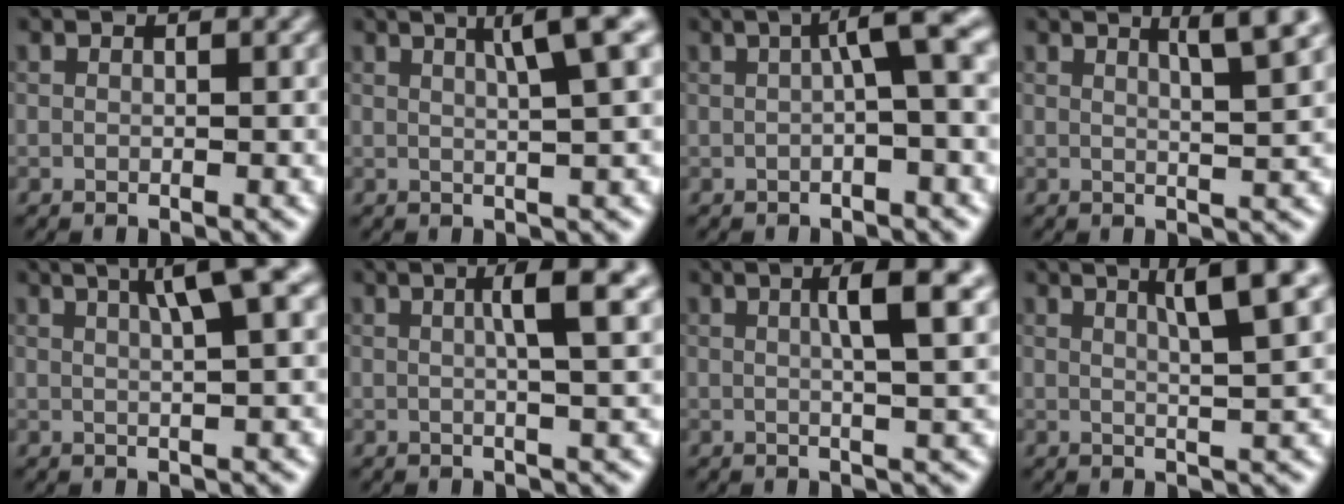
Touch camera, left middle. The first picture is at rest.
{"total": 4.7, "force": [2.0, 0.6, 4.2], "torque": [-0.054, 0.012, 0.028]}
{"total": 4.1, "force": [0.5, 0.6, 4.0], "torque": [-0.056, 0.019, 0.003]}
{"total": 3.9, "force": [2.2, 0.6, 3.2], "torque": [-0.035, 0.006, 0.029]}
{"total": 5.1, "force": [2.2, 0.8, 4.6], "torque": [-0.062, 0.011, 0.033]}
{"total": 4.5, "force": [1.2, 0.7, 4.3], "torque": [-0.059, 0.010, 0.015]}
{"total": 5.1, "force": [1.5, 1.0, 4.8], "torque": [-0.061, 0.010, 0.019]}
{"total": 5.3, "force": [2.6, 0.8, 4.6], "torque": [-0.058, 0.010, 0.040]}